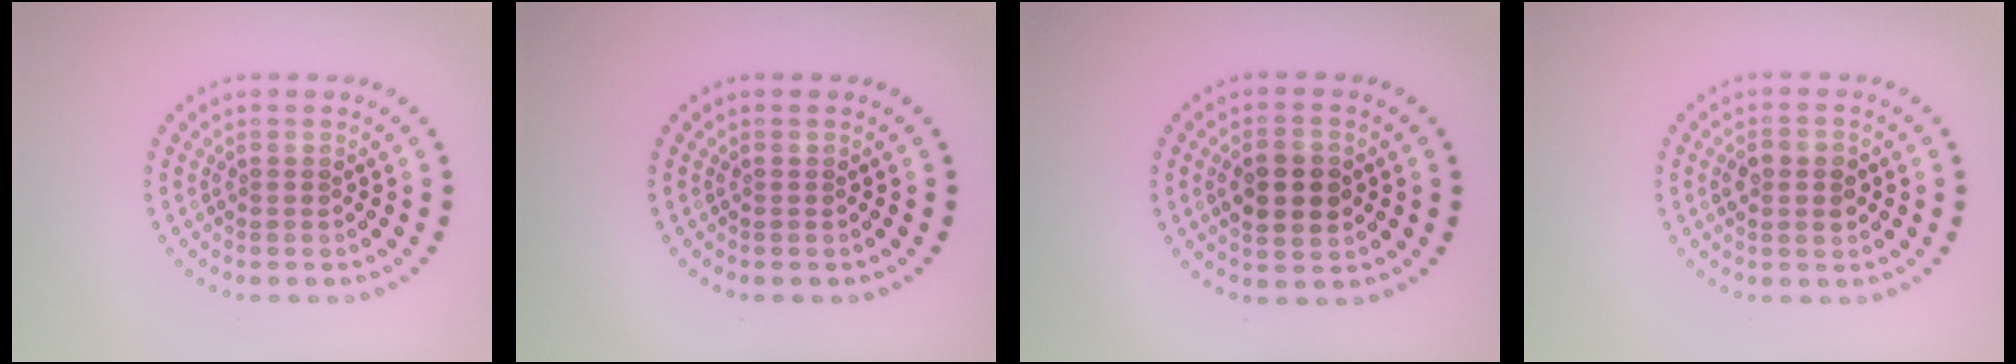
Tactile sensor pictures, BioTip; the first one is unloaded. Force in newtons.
{"total": 0.0}
{"total": 4.3, "press": 4.3, "slide": 0.3}
{"total": 2.8, "press": 2.8, "slide": 0.0}